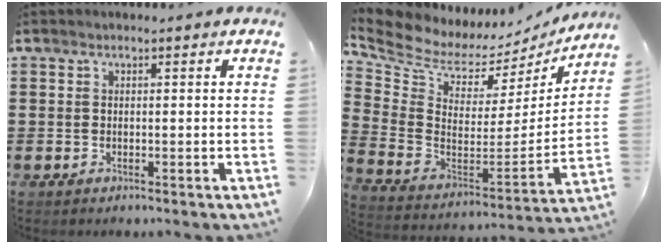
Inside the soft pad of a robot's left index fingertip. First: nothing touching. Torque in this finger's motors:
{"motor_torque": [1.11, -1.02, 0.47, 0.05]}